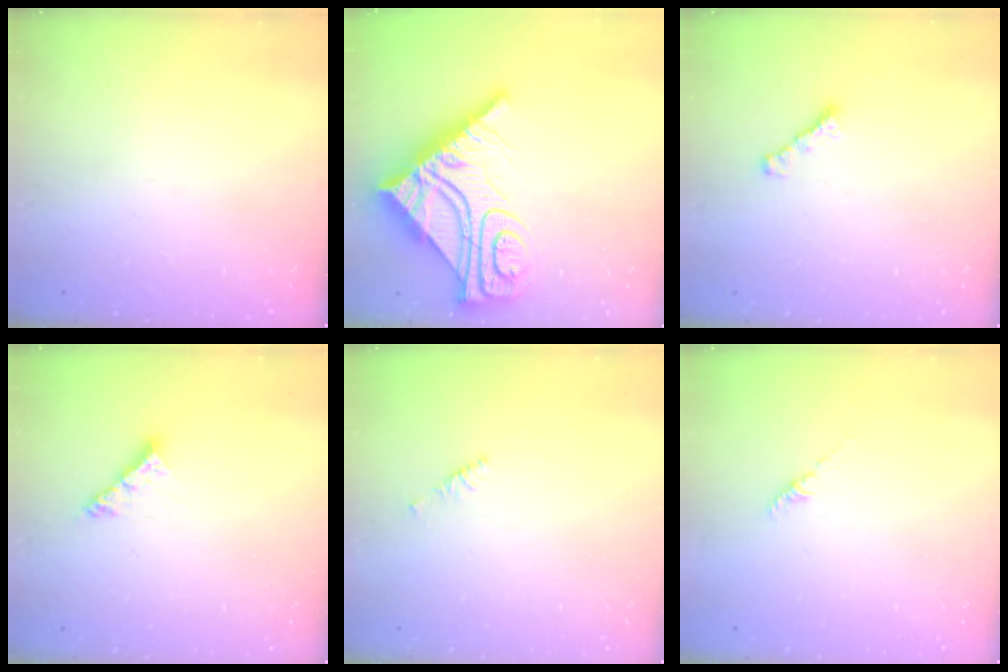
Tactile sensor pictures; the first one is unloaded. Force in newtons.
{"total": 18.5, "press": 18.4, "slide": 2.0}
{"total": 1.8, "press": 1.7, "slide": 0.6}
{"total": 5.3, "press": 5.3, "slide": 0.6}
{"total": 2.1, "press": 2.0, "slide": 0.6}
{"total": 1.2, "press": 1.1, "slide": 0.5}